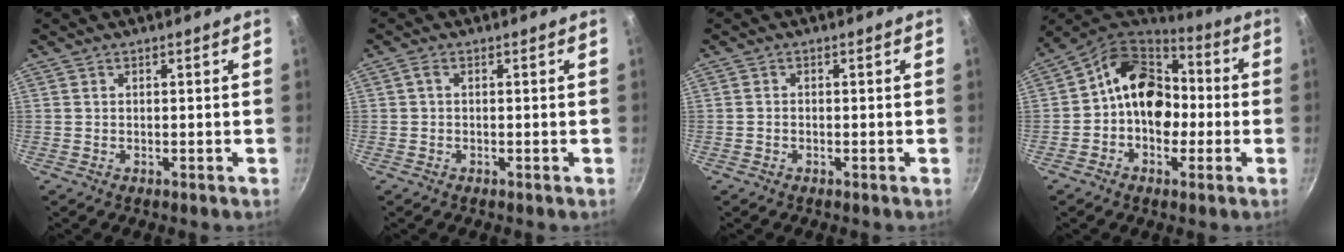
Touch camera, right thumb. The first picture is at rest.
{"total": 1.2, "force": [0.1, 0.6, 1.0], "torque": [-0.022, 0.005, 0.002]}
{"total": 0.6, "force": [-0.4, 0.4, 0.2], "torque": [-0.006, 0.003, -0.008]}
{"total": 14.6, "force": [-0.5, 11.1, 9.4], "torque": [-0.099, 0.046, -0.030]}